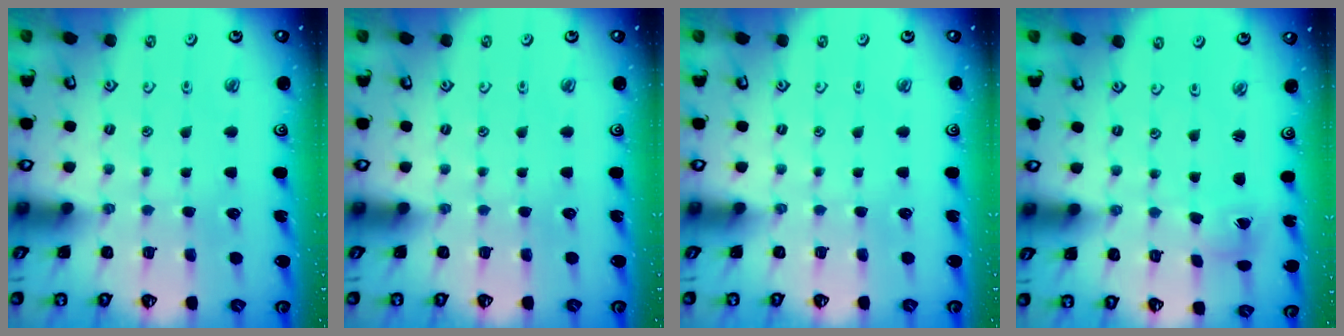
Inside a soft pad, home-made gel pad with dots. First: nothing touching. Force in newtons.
{"total": 0.0}
{"total": 0.0}
{"total": 0.7, "press": 0.7, "slide": 0.1}